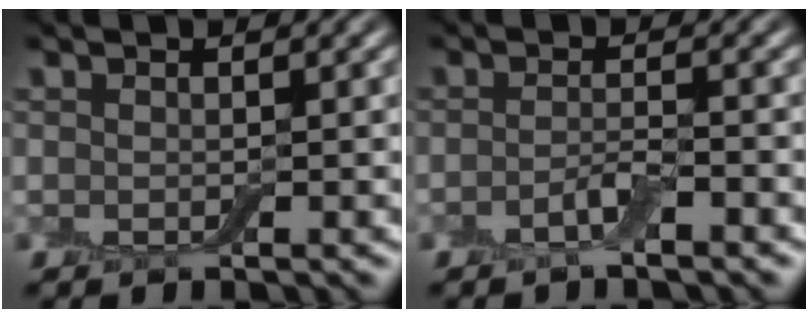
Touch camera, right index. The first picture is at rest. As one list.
[{"total": 1.8, "force": [-1.1, 0.3, 1.4], "torque": [-0.028, 0.002, -0.024]}]